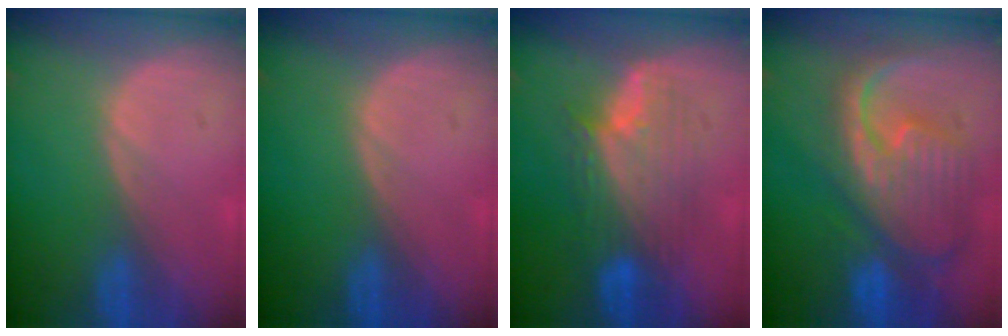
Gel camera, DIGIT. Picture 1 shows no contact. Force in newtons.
{"total": 0.0}
{"total": 7.7, "press": 7.6, "slide": 0.7}
{"total": 12.5, "press": 10.7, "slide": 6.4}